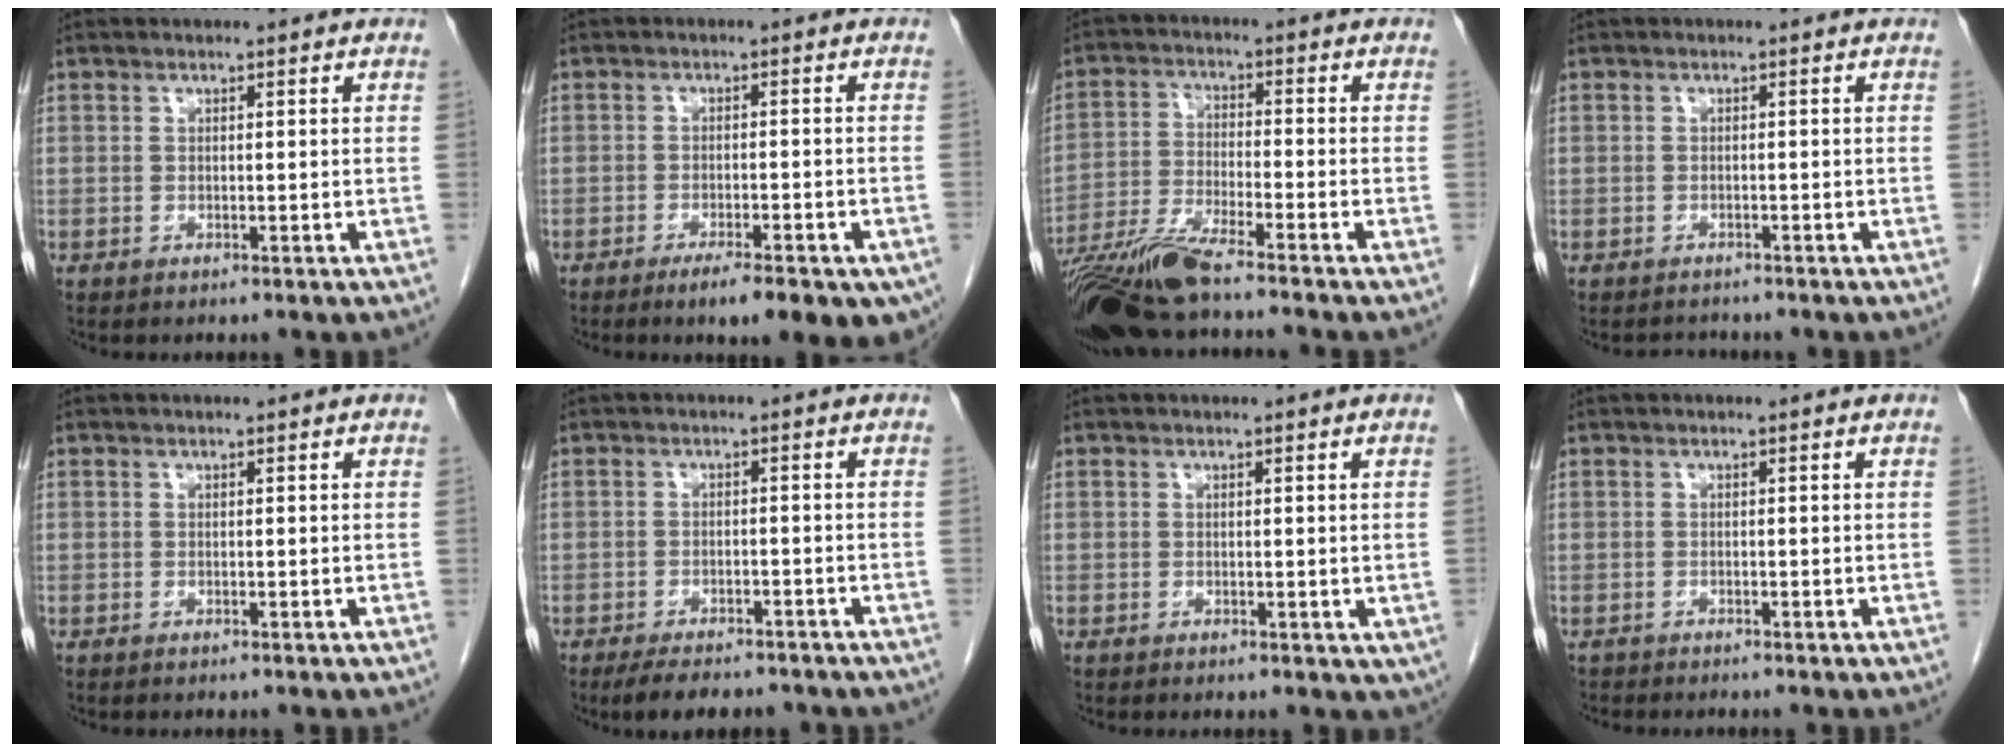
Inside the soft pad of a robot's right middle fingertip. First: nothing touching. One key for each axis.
{"total": 11.0, "fx": -7.4, "fy": 2.4, "fz": 7.8, "tx": -0.061, "ty": -0.004, "tz": -0.098}
{"total": 11.1, "fx": -9.1, "fy": -0.9, "fz": 6.3, "tx": -0.117, "ty": -0.027, "tz": -0.167}
{"total": 1.6, "fx": -1.4, "fy": 0.6, "fz": -0.4, "tx": -0.003, "ty": -0.005, "tz": -0.024}
{"total": 0.0}
{"total": 8.7, "fx": -7.2, "fy": 2.8, "fz": 3.9, "tx": -0.052, "ty": -0.003, "tz": -0.096}
{"total": 1.9, "fx": -0.1, "fy": 1.2, "fz": 1.5, "tx": -0.017, "ty": -0.003, "tz": 0.004}
{"total": 1.0, "fx": -1.0, "fy": 0.1, "fz": 0.1, "tx": -0.004, "ty": -0.003, "tz": -0.017}